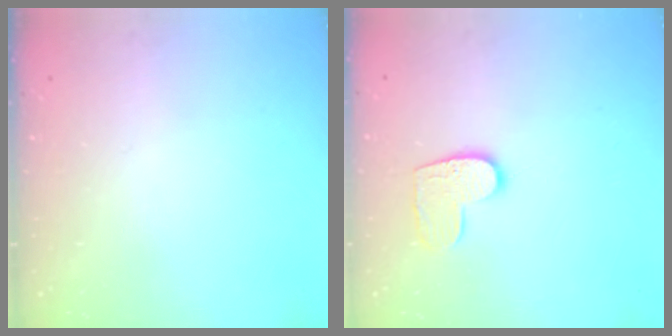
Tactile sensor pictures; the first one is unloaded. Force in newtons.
{"total": 8.9, "press": 8.9, "slide": 0.5}